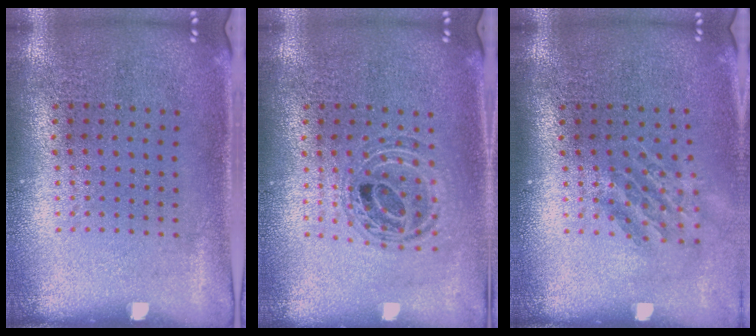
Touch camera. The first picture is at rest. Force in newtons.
{"total": 0.9, "press": 0.9, "slide": 0.2}
{"total": 1.5, "press": 1.1, "slide": 1.0}